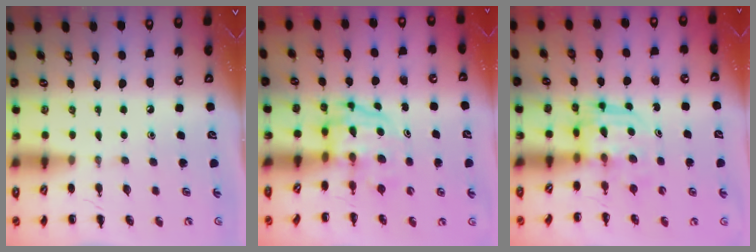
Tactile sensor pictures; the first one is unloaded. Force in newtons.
{"total": 3.7, "press": 3.7, "slide": 0.6}
{"total": 3.0, "press": 3.0, "slide": 0.2}